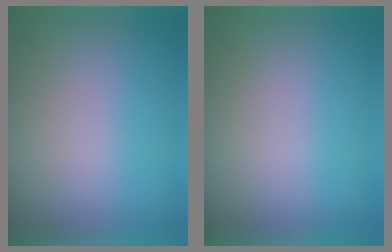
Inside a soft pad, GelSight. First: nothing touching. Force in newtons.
{"total": 1.1}